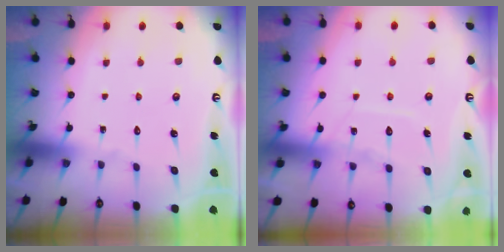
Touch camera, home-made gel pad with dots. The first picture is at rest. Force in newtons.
{"total": 8.0, "press": 8.0, "slide": 0.6}